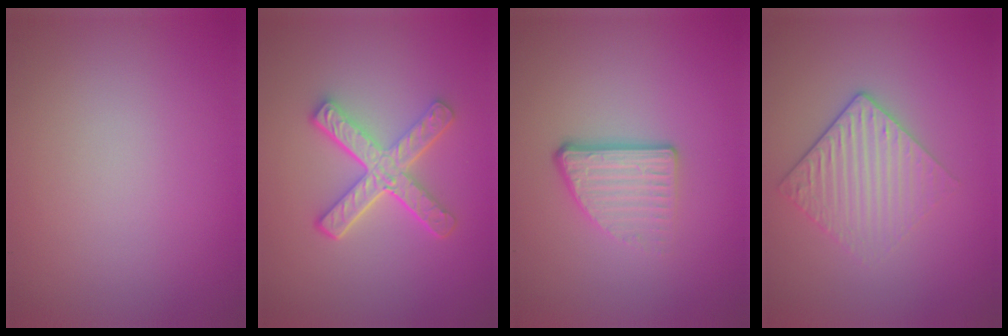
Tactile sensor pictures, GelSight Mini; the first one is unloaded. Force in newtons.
{"total": 5.1, "press": 3.7, "slide": 3.4}
{"total": 3.6, "press": 2.3, "slide": 2.7}
{"total": 3.1, "press": 2.7, "slide": 1.7}